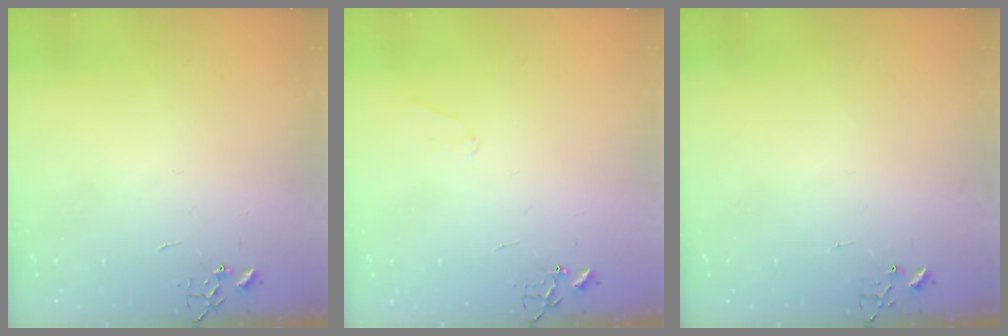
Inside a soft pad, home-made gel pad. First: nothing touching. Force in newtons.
{"total": 5.9, "press": 5.9, "slide": 0.4}
{"total": 3.8, "press": 3.8, "slide": 0.5}